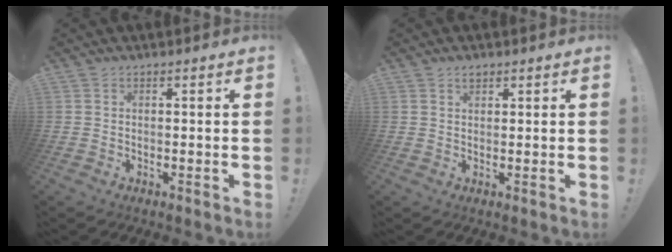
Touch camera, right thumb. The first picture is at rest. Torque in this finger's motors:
{"motor_torque": [-0.28, 0.35, 0.26, 0.06, -0.02]}